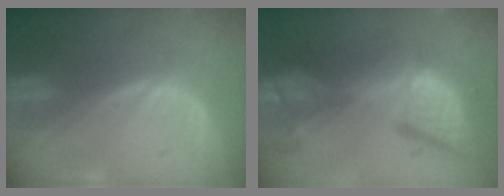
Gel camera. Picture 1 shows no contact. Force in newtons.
{"total": 13.8, "press": 11.2, "slide": 8.0}